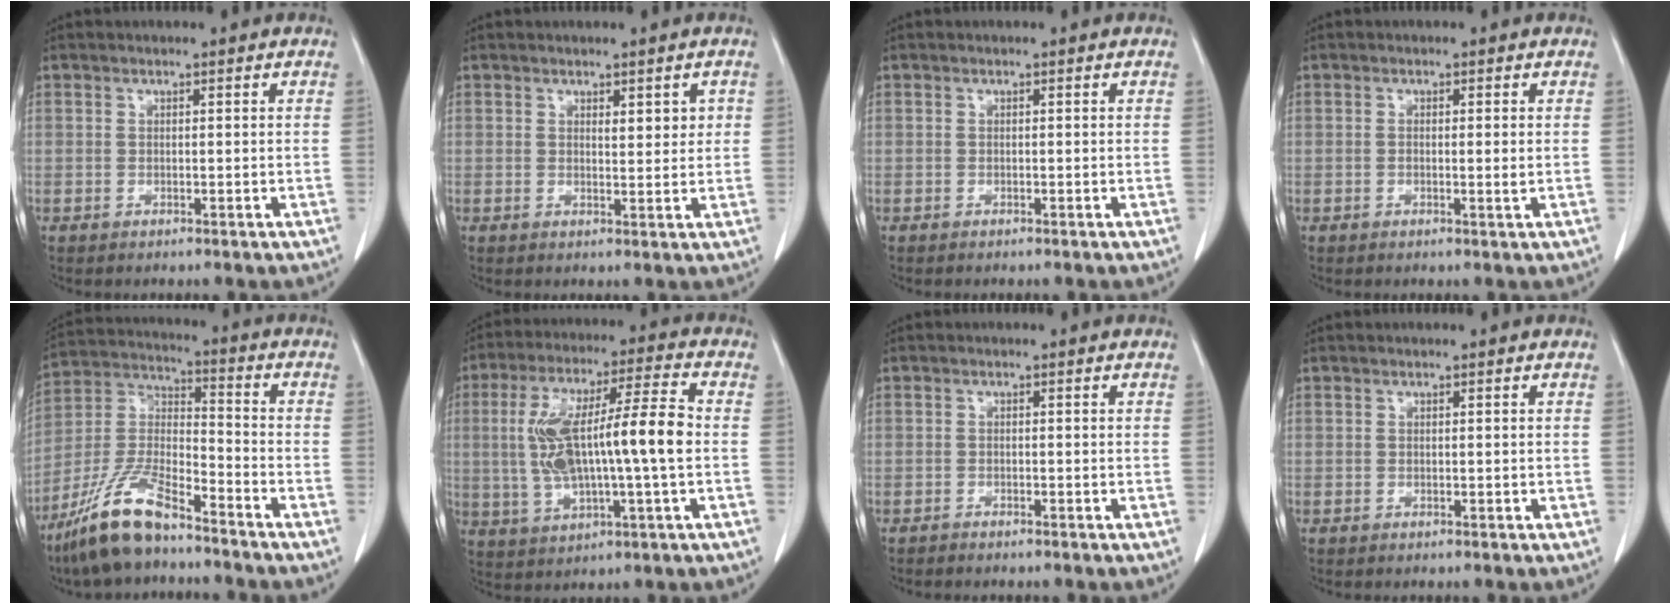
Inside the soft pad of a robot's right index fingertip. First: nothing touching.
{"total": 2.5, "force": [1.0, 1.1, 2.0], "torque": [-0.026, -0.001, 0.017]}
{"total": 0.0}
{"total": 1.7, "force": [-0.1, 0.2, 1.7], "torque": [-0.030, -0.004, -0.002]}
{"total": 12.8, "force": [-9.7, 3.0, 7.9], "torque": [-0.169, -0.004, -0.185]}
{"total": 15.0, "force": [0.0, 2.1, 14.8], "torque": [-0.283, 0.022, 0.002]}
{"total": 1.5, "force": [-1.4, 0.2, 0.6], "torque": [-0.012, -0.002, -0.018]}
{"total": 0.0}